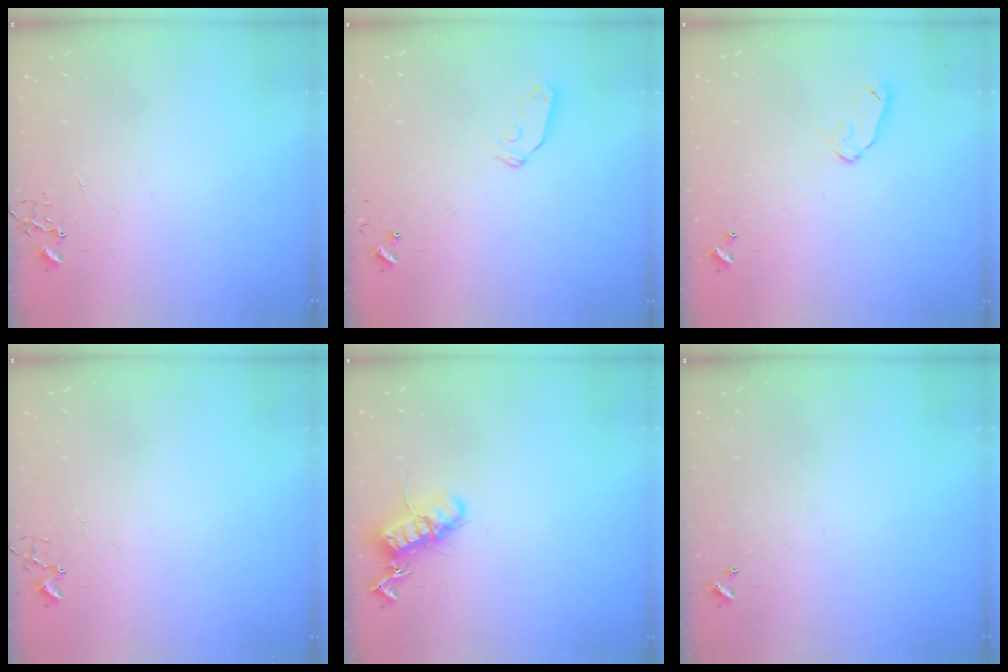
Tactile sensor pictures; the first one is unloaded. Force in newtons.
{"total": 6.5, "press": 6.5, "slide": 0.4}
{"total": 7.4, "press": 7.4, "slide": 0.8}
{"total": 2.4, "press": 2.4, "slide": 0.3}
{"total": 14.3, "press": 14.3, "slide": 1.0}
{"total": 0.0}